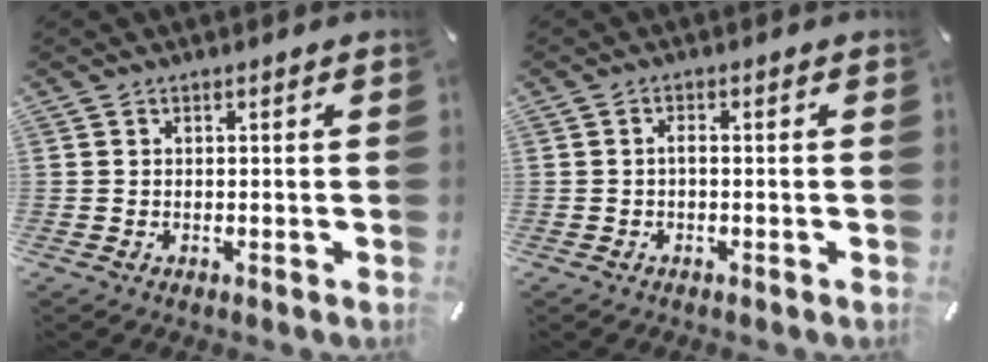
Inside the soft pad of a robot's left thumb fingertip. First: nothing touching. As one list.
[{"total": 1.4, "force": [-0.3, 0.4, 1.3], "torque": [-0.026, 0.002, -0.007]}]